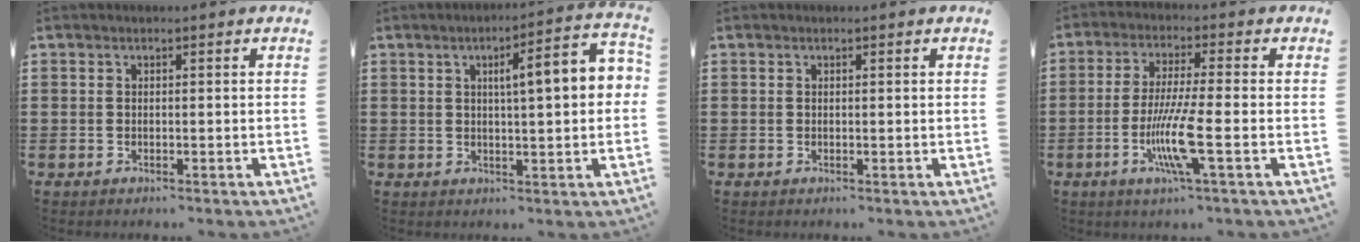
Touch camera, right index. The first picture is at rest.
{"total": 7.4, "force": [1.4, 1.2, 7.2], "torque": [-0.113, -0.008, 0.012]}
{"total": 0.0}
{"total": 8.7, "force": [-2.8, 0.4, 8.3], "torque": [-0.172, -0.021, -0.056]}